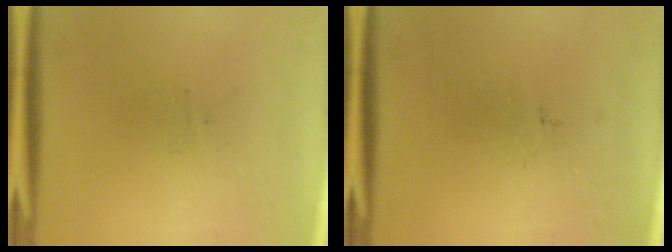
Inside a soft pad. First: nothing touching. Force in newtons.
{"total": 0.0}